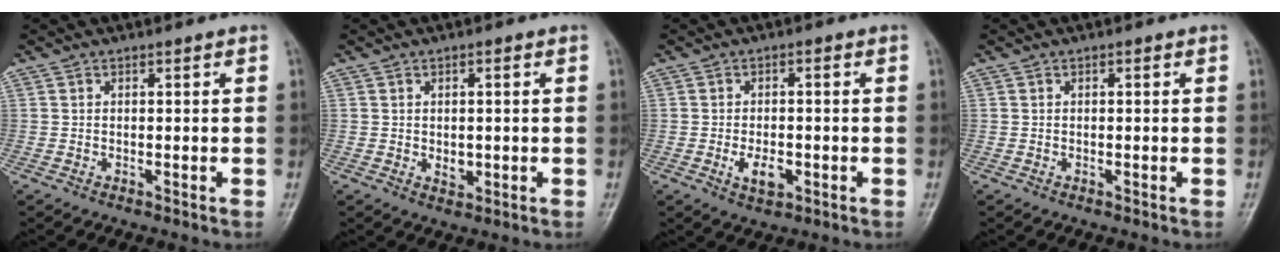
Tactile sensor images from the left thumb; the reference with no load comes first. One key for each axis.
{"total": 2.9, "fx": -0.2, "fy": 2.1, "fz": 2.0, "tx": -0.017, "ty": -0.002, "tz": 0.000}
{"total": 4.8, "fx": -1.5, "fy": 2.8, "fz": 3.6, "tx": -0.053, "ty": 0.005, "tz": -0.024}
{"total": 0.0}